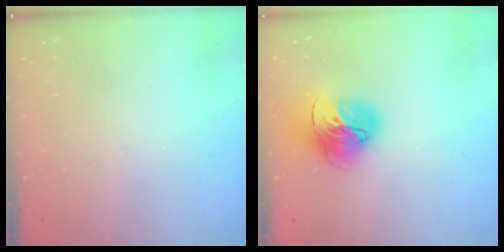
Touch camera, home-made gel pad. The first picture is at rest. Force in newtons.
{"total": 16.2, "press": 16.1, "slide": 1.6}